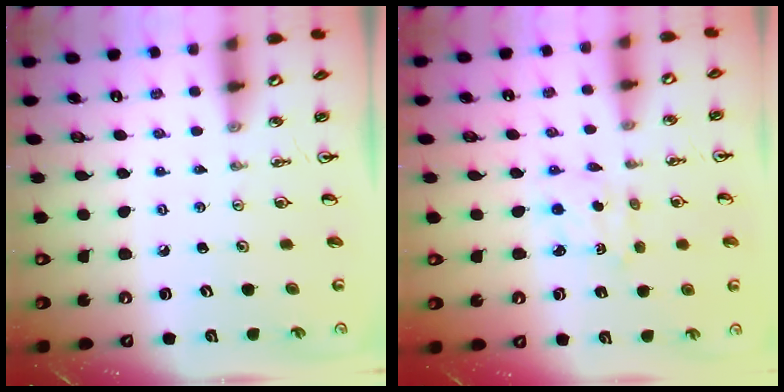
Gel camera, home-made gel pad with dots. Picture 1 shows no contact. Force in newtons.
{"total": 2.3, "press": 2.3, "slide": 0.6}